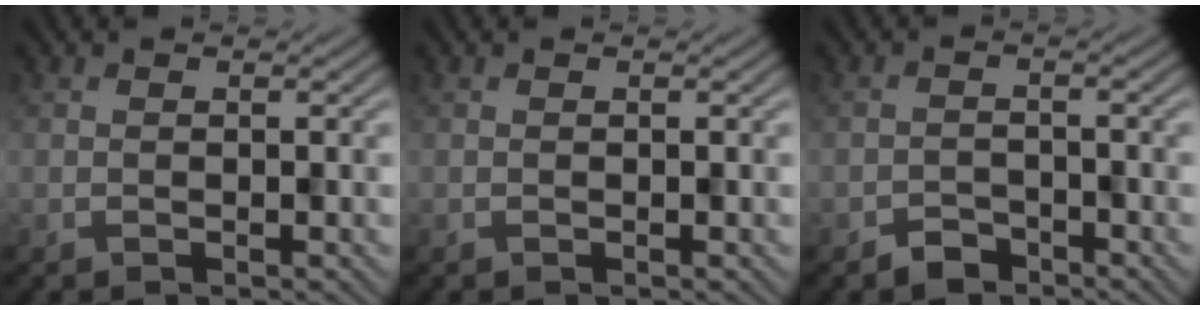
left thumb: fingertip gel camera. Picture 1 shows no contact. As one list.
[{"total": 0.0}, {"total": 2.1, "force": [-1.8, 1.0, 0.4], "torque": [-0.006, 0.004, -0.040]}]